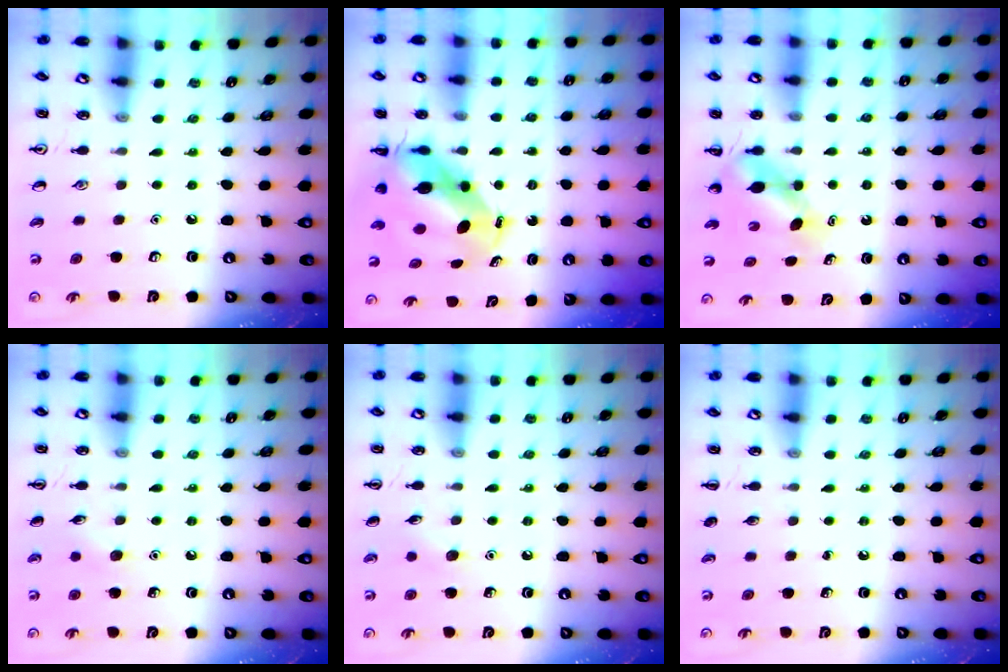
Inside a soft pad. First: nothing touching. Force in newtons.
{"total": 6.9, "press": 6.7, "slide": 1.9}
{"total": 5.3, "press": 5.2, "slide": 0.6}
{"total": 4.7, "press": 4.5, "slide": 1.2}
{"total": 4.7, "press": 4.5, "slide": 1.2}
{"total": 0.0}